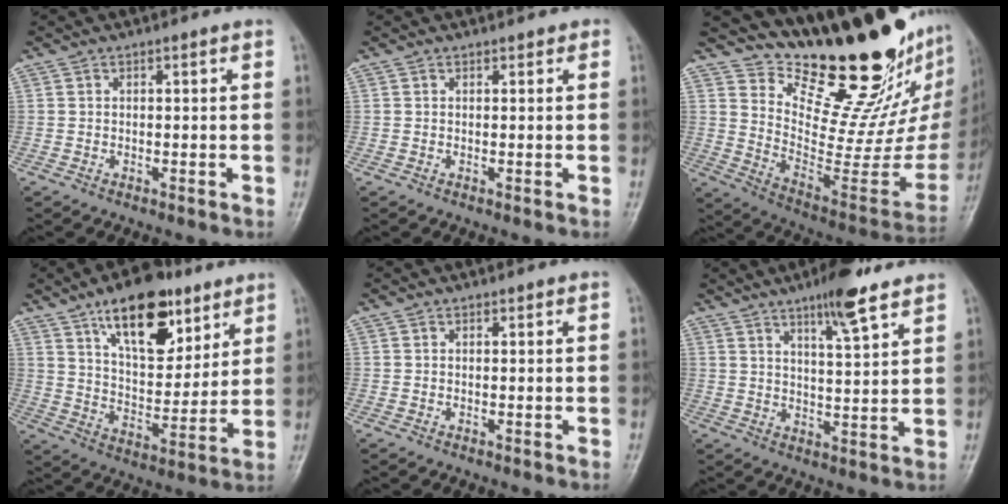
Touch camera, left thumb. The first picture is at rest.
{"total": 0.8, "force": [0.5, 0.5, 0.2], "torque": [0.005, -0.001, 0.002]}
{"total": 26.4, "force": [19.6, 8.1, 15.7], "torque": [-0.193, -0.138, 0.303]}
{"total": 17.9, "force": [10.4, 8.8, 11.6], "torque": [-0.133, -0.048, 0.172]}
{"total": 0.0}
{"total": 8.9, "force": [6.2, 1.8, 6.2], "torque": [-0.087, -0.038, 0.097]}